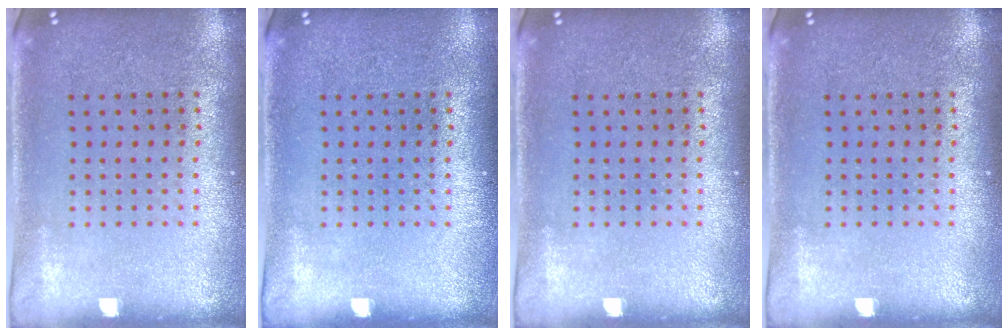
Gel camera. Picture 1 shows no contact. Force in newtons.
{"total": 0.0}
{"total": 0.0}
{"total": 0.0}